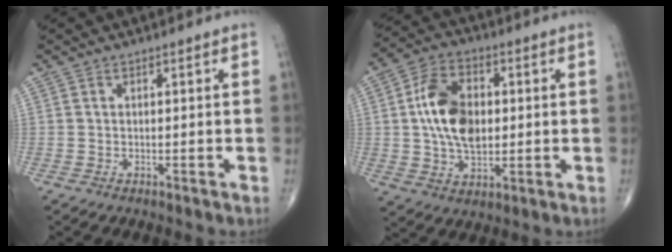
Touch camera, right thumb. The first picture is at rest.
{"total": 13.2, "force": [1.1, 8.3, 10.2], "torque": [-0.164, 0.007, 0.019]}